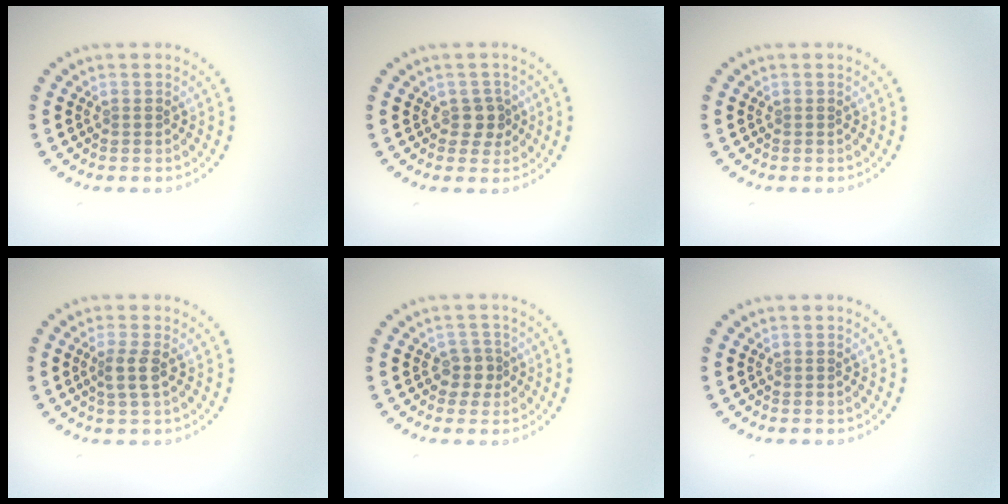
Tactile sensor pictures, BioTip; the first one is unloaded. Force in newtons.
{"total": 1.8, "press": 1.6, "slide": 0.9}
{"total": 0.0}
{"total": 1.7, "press": 1.5, "slide": 0.8}
{"total": 2.0, "press": 1.6, "slide": 1.1}
{"total": 0.0}